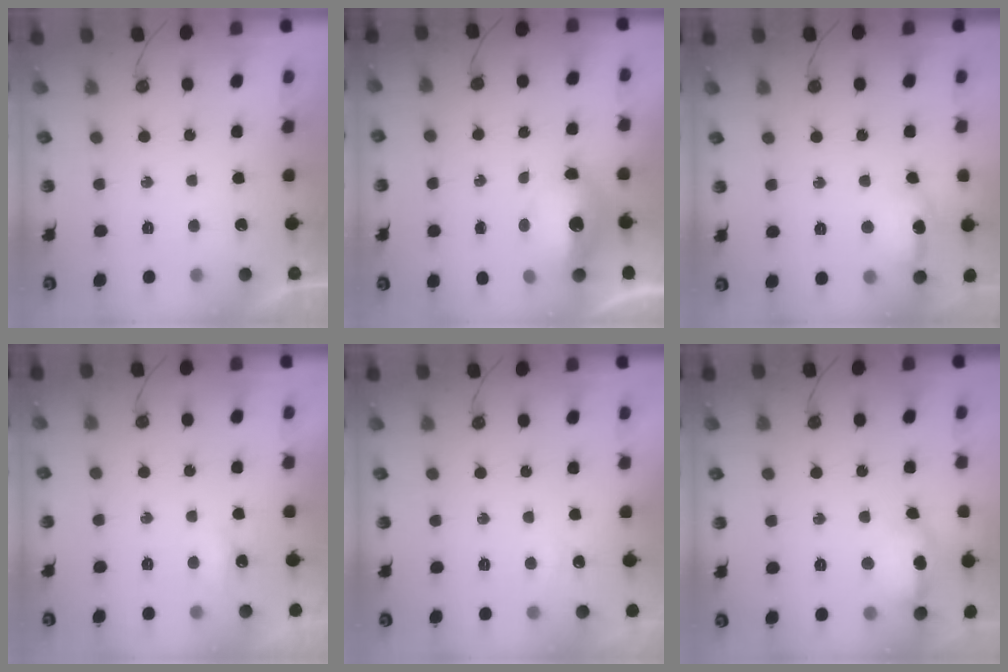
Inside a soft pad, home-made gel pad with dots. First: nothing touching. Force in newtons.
{"total": 12.1, "press": 12.0, "slide": 1.6}
{"total": 11.0, "press": 10.9, "slide": 0.9}
{"total": 4.0, "press": 4.0, "slide": 0.5}
{"total": 3.5, "press": 2.8, "slide": 2.2}
{"total": 15.2, "press": 14.2, "slide": 5.5}